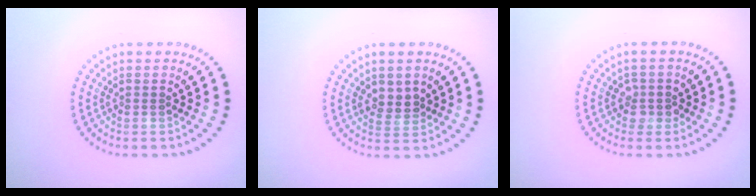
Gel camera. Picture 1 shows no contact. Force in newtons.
{"total": 2.0, "press": 1.7, "slide": 0.9}
{"total": 1.5, "press": 1.4, "slide": 0.7}